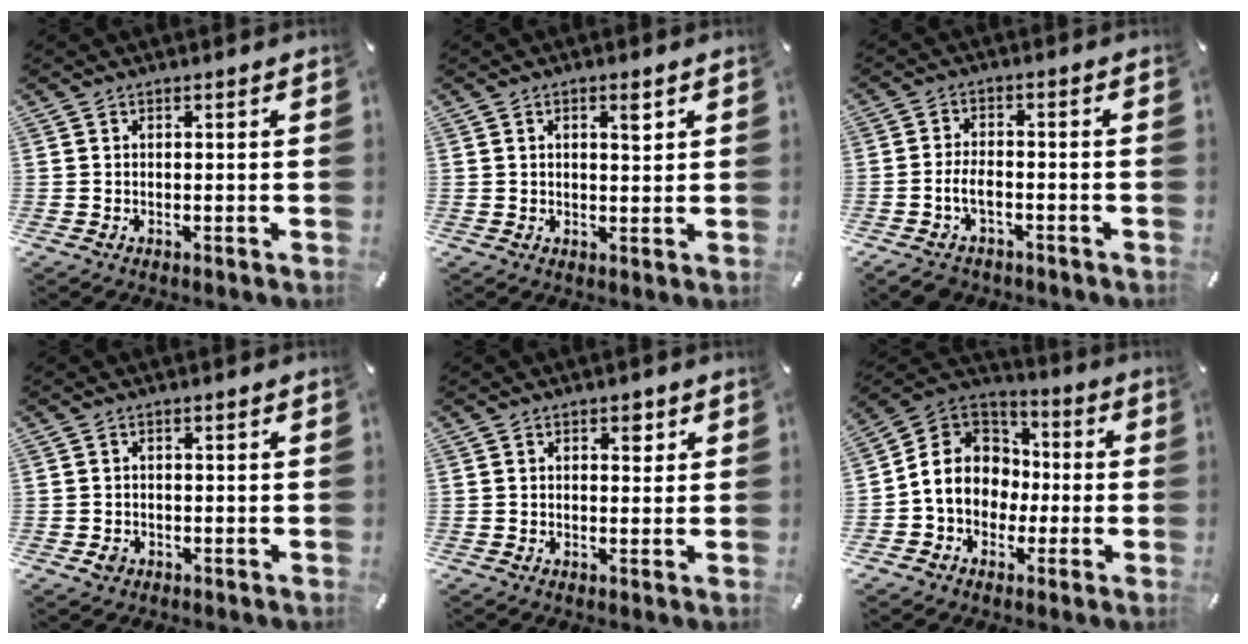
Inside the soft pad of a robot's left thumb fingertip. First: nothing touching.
{"total": 3.6, "force": [1.6, 1.5, 2.8], "torque": [-0.036, -0.006, 0.020]}
{"total": 5.6, "force": [-2.5, 3.4, 3.6], "torque": [-0.079, 0.012, -0.050]}
{"total": 2.2, "force": [-0.8, 1.8, 1.0], "torque": [-0.018, 0.005, -0.016]}
{"total": 3.0, "force": [1.0, 1.9, 2.1], "torque": [-0.013, -0.006, 0.008]}
{"total": 12.7, "force": [-2.2, 11.4, 5.2], "torque": [-0.123, 0.017, -0.038]}